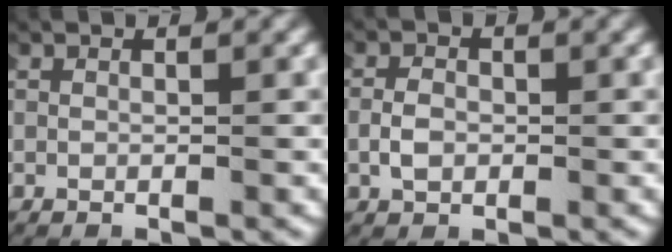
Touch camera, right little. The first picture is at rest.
{"total": 1.6, "force": [-0.4, 1.1, 1.0], "torque": [-0.025, 0.004, -0.010]}